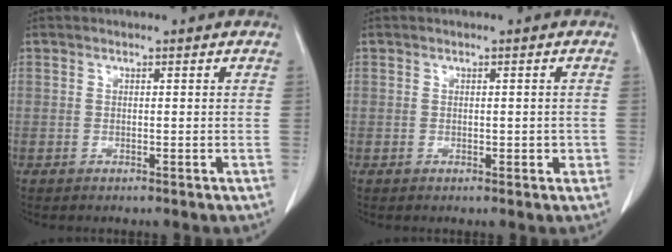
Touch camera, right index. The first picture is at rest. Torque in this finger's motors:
{"motor_torque": [-0.13, 0.20, 0.00, 0.04]}